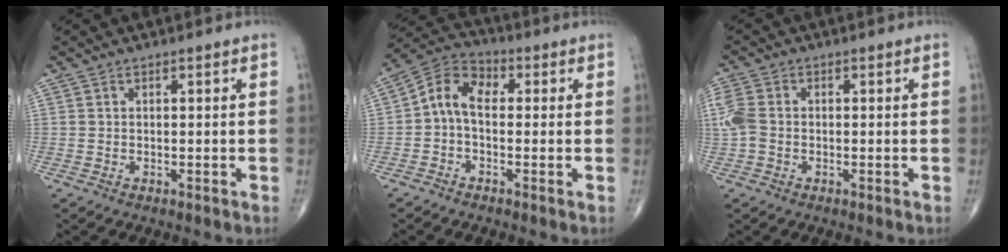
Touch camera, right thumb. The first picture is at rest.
{"total": 7.5, "force": [-0.1, 4.9, 5.7], "torque": [-0.082, 0.028, -0.019]}
{"total": 5.3, "force": [-0.4, 3.9, 3.6], "torque": [-0.100, 0.012, -0.013]}